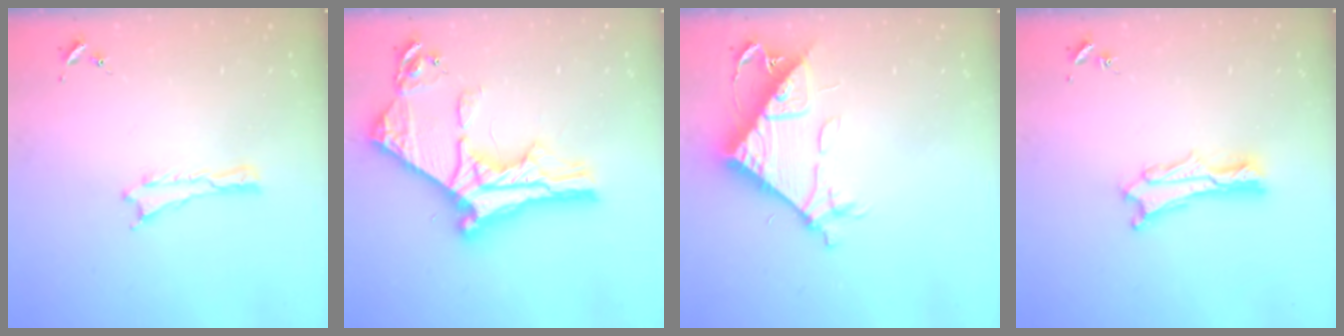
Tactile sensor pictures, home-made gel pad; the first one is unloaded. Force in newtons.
{"total": 11.5, "press": 11.5, "slide": 1.2}
{"total": 9.6, "press": 9.5, "slide": 1.0}
{"total": 1.9, "press": 1.9, "slide": 0.2}